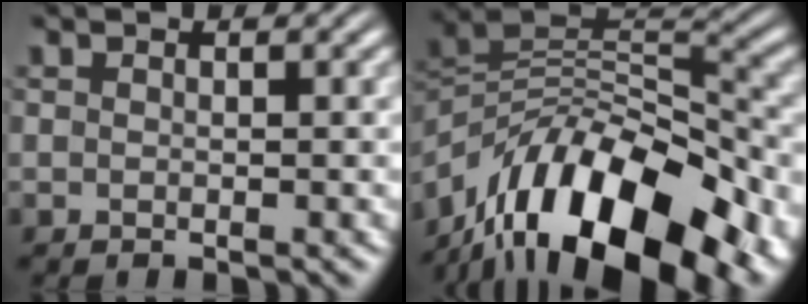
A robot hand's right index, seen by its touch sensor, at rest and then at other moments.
{"total": 15.9, "force": [-4.9, 10.1, 11.3], "torque": [-0.192, -0.036, -0.064]}